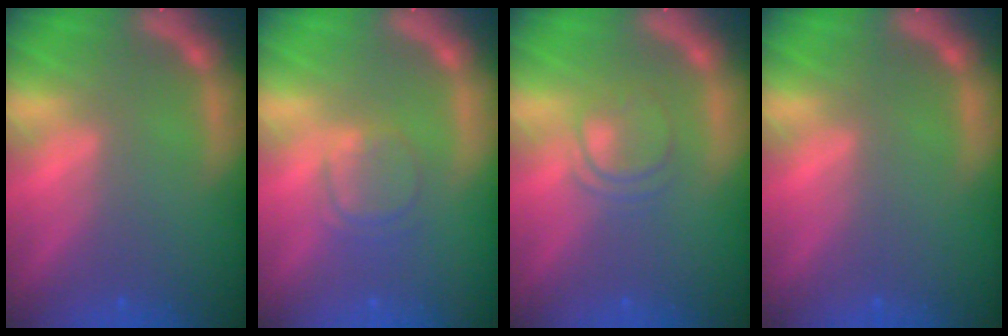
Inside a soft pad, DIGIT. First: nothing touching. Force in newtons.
{"total": 3.0}
{"total": 3.0}
{"total": 0.0}